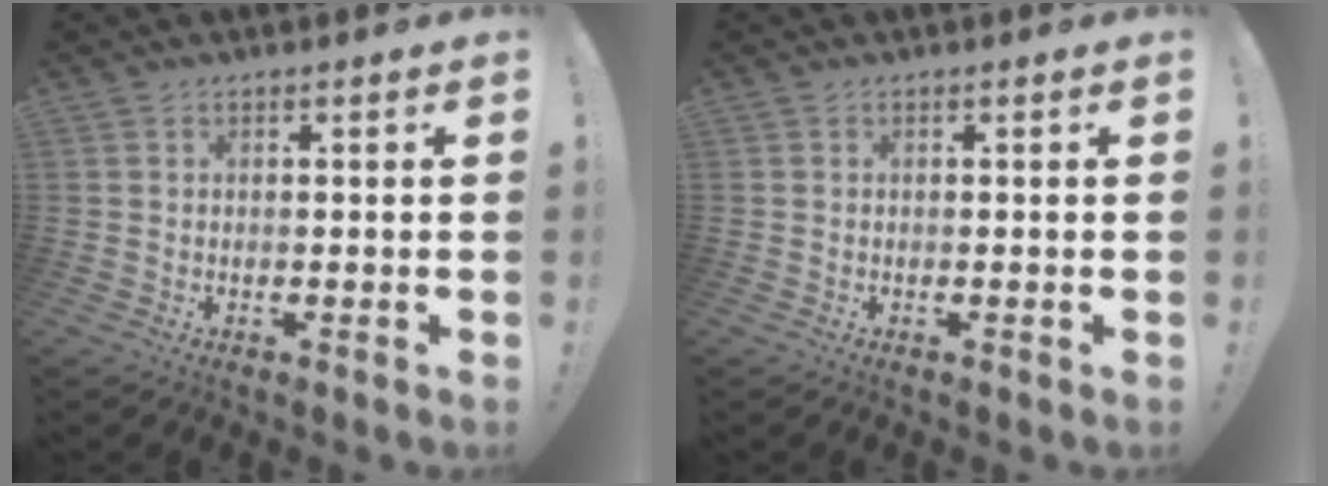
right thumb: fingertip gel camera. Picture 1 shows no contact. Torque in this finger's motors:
{"motor_torque": [0.00, 0.00, -0.13, 0.06, 0.03]}